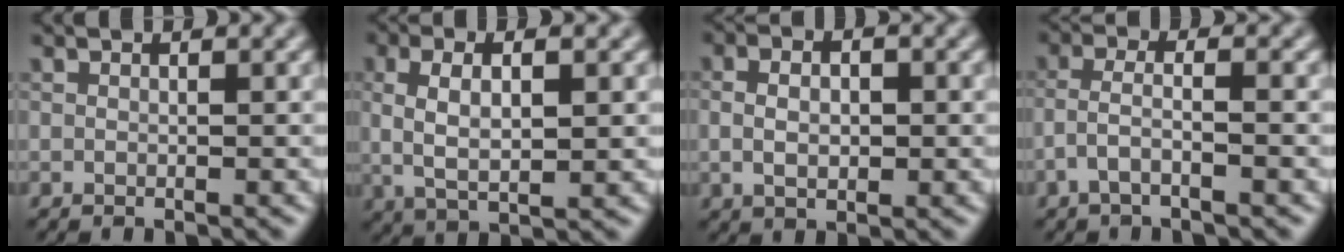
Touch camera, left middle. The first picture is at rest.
{"total": 5.1, "force": [0.7, 1.8, 4.7], "torque": [-0.093, 0.003, 0.013]}
{"total": 3.0, "force": [0.0, 1.7, 2.5], "torque": [-0.049, 0.002, 0.000]}
{"total": 2.6, "force": [-1.3, 0.6, 2.2], "torque": [-0.046, 0.010, -0.033]}